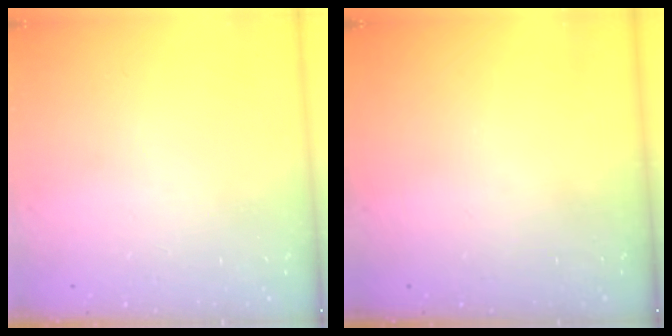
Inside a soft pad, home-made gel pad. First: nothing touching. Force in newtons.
{"total": 0.0}